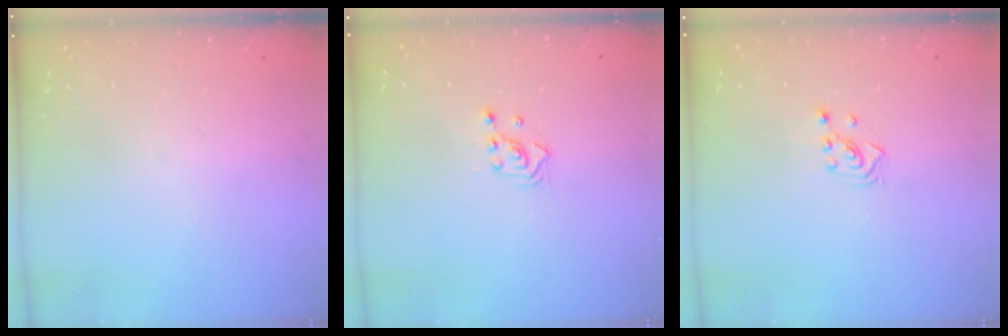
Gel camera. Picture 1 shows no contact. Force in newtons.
{"total": 2.4, "press": 2.4, "slide": 0.3}
{"total": 2.2, "press": 2.2, "slide": 0.2}